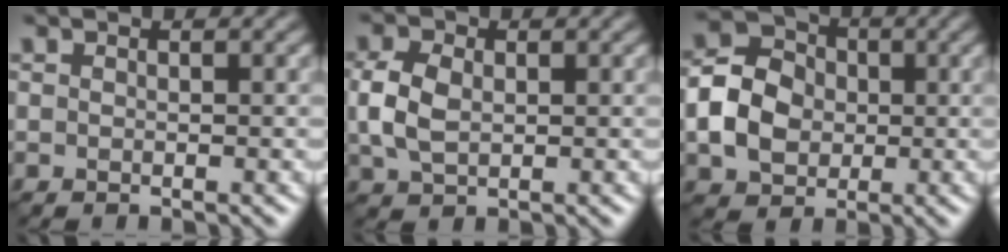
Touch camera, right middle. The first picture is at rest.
{"total": 3.8, "force": [0.4, 2.8, 2.6], "torque": [-0.070, 0.003, 0.009]}
{"total": 5.7, "force": [-0.6, 4.7, 3.2], "torque": [-0.069, 0.011, -0.022]}